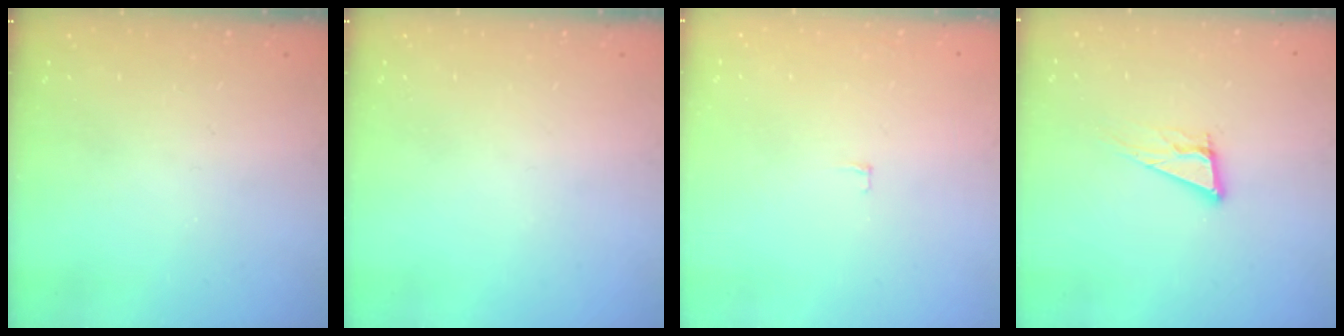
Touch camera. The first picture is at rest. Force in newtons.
{"total": 0.0}
{"total": 2.4, "press": 2.4, "slide": 0.2}
{"total": 8.6, "press": 8.3, "slide": 2.4}